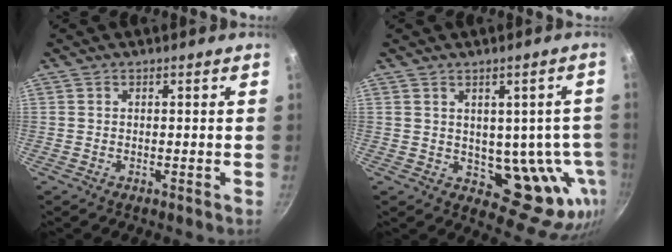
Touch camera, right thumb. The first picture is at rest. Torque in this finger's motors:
{"motor_torque": [-0.58, 0.73, 0.39, -0.04, 0.00]}